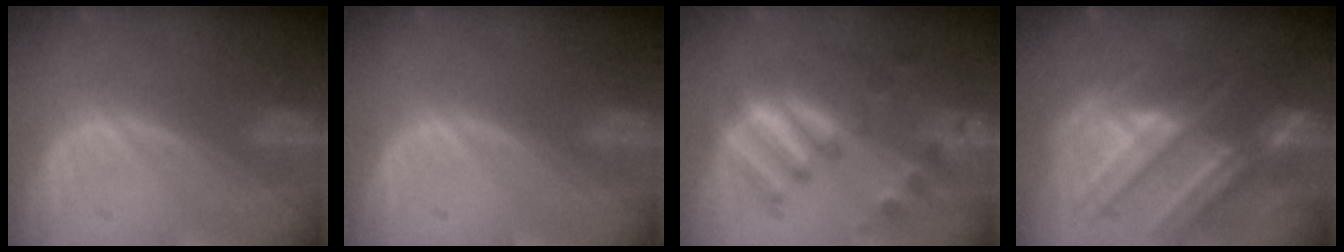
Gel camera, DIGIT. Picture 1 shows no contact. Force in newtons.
{"total": 0.0}
{"total": 9.5, "press": 8.3, "slide": 4.7}
{"total": 10.4, "press": 9.6, "slide": 4.0}